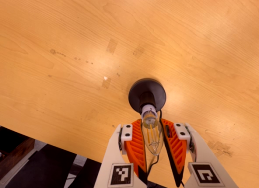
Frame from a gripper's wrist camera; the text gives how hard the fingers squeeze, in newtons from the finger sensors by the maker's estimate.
{"total": 11.9, "left": 11.4, "right": 12.3}